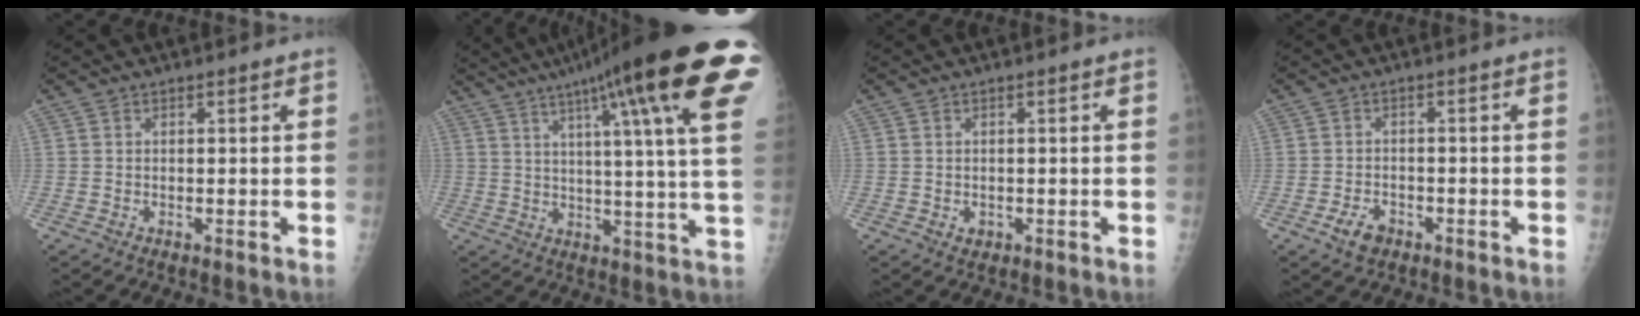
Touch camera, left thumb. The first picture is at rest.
{"total": 26.9, "force": [13.8, 2.9, 23.0], "torque": [-0.283, -0.018, 0.180]}
{"total": 1.3, "force": [-0.3, 1.0, 0.7], "torque": [-0.006, 0.004, 0.000]}
{"total": 3.6, "force": [-2.0, 2.1, 2.0], "torque": [-0.034, 0.014, -0.032]}